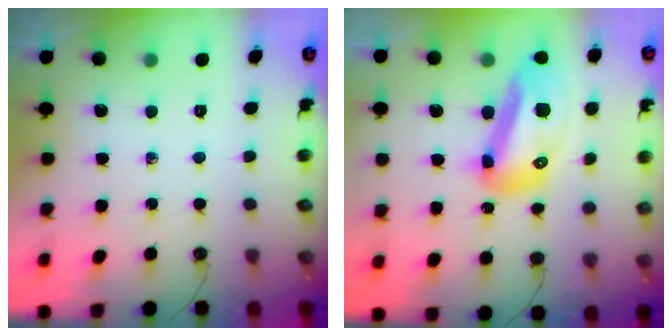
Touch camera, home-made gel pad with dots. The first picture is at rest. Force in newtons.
{"total": 16.7, "press": 16.6, "slide": 2.1}